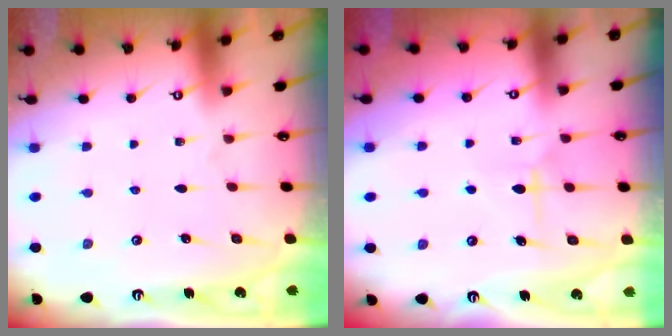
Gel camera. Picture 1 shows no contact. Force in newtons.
{"total": 6.7, "press": 6.7, "slide": 0.4}